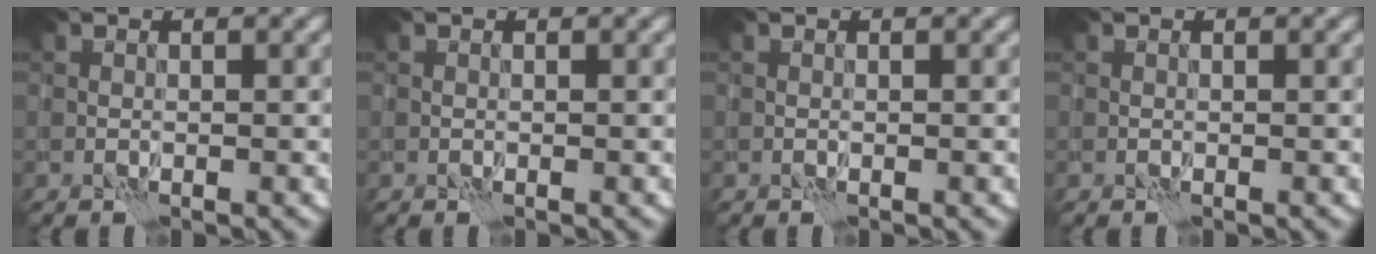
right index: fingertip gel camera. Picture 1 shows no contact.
{"total": 0.0}
{"total": 0.0}
{"total": 0.0}